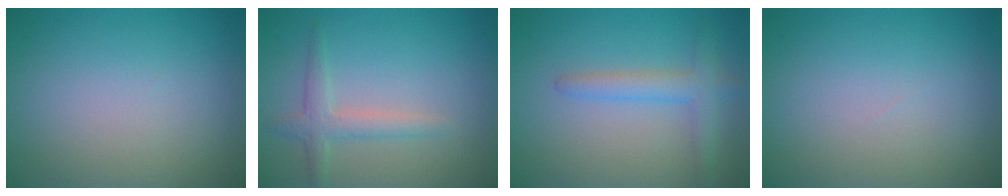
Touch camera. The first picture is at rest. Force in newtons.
{"total": 2.3, "press": 2.3, "slide": 0.1}
{"total": 2.8, "press": 2.8, "slide": 0.2}
{"total": 0.0}